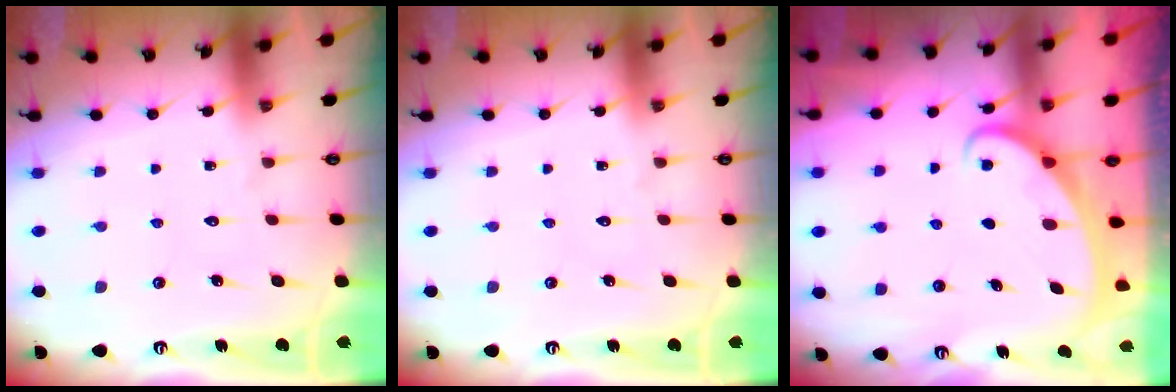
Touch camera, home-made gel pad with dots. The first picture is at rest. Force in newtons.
{"total": 0.0}
{"total": 2.2, "press": 2.1, "slide": 0.3}